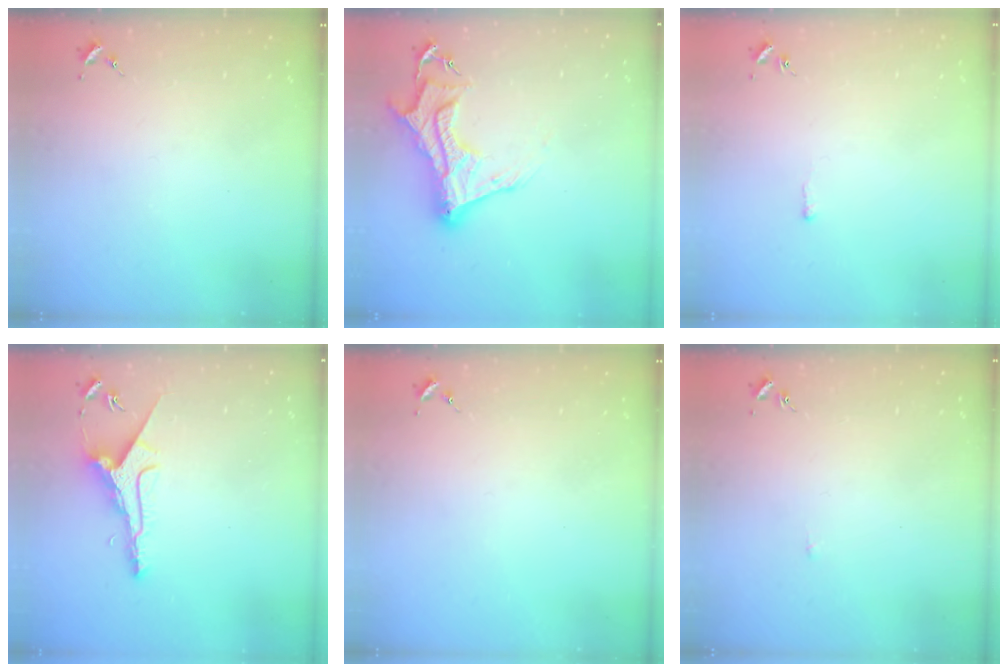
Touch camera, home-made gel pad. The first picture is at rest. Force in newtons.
{"total": 15.2, "press": 15.1, "slide": 1.2}
{"total": 2.7, "press": 2.7, "slide": 0.5}
{"total": 10.3, "press": 10.3, "slide": 0.1}
{"total": 0.0}
{"total": 2.6, "press": 2.6, "slide": 0.3}